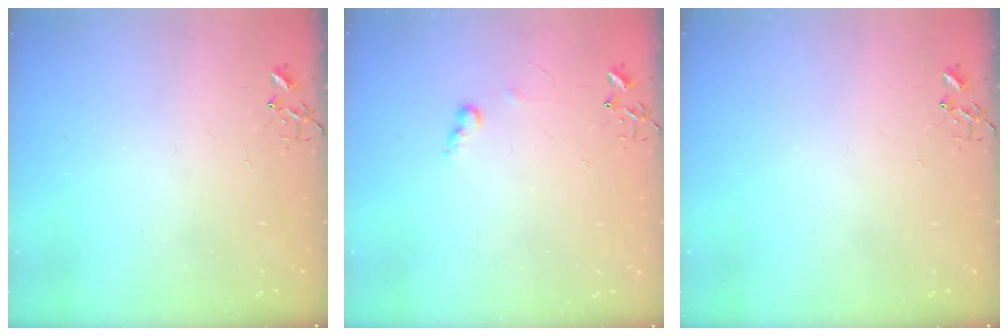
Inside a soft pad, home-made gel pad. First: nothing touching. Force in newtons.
{"total": 6.0, "press": 5.9, "slide": 0.7}
{"total": 0.0}